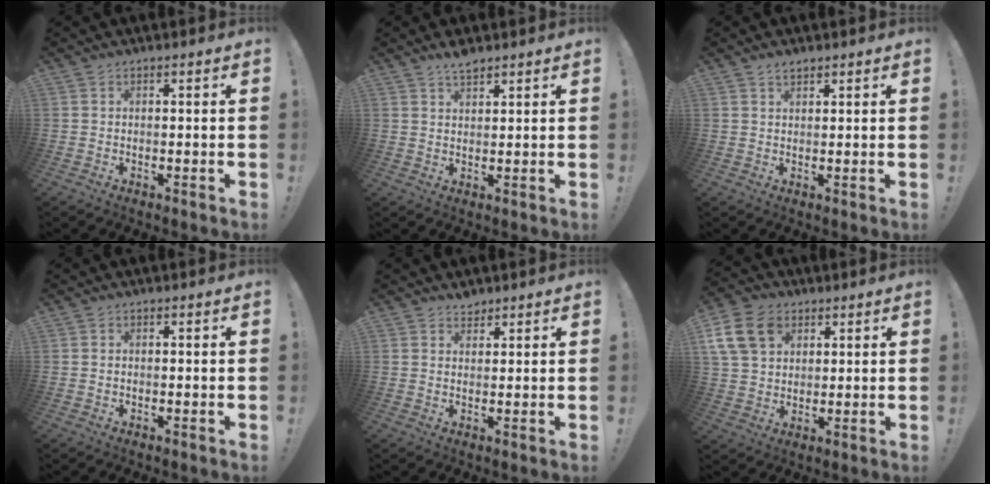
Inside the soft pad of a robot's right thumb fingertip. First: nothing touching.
{"total": 3.9, "force": [3.3, 1.0, 1.8], "torque": [-0.026, -0.023, 0.057]}
{"total": 1.9, "force": [1.6, 0.8, 0.8], "torque": [-0.003, -0.011, 0.027]}
{"total": 0.0}
{"total": 2.7, "force": [2.5, 0.9, 0.3], "torque": [0.012, -0.021, 0.043]}
{"total": 13.5, "force": [5.8, 9.9, 7.1], "torque": [-0.130, -0.024, 0.117]}